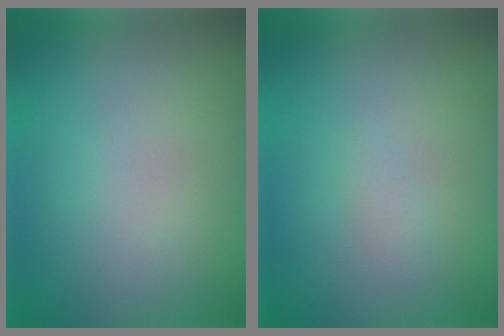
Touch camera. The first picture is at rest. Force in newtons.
{"total": 0.6, "press": 0.6, "slide": 0.0}